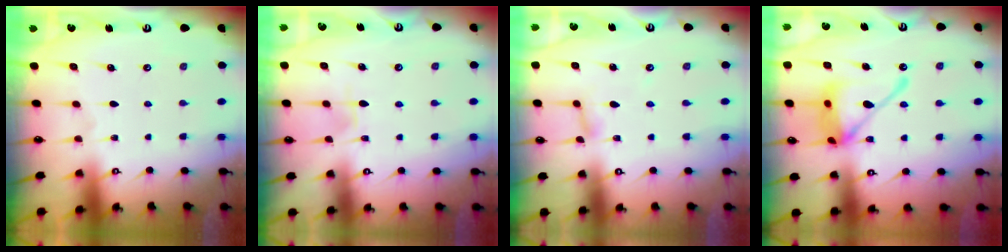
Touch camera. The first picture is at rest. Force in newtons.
{"total": 5.7, "press": 5.7, "slide": 0.7}
{"total": 3.5, "press": 3.5, "slide": 0.3}
{"total": 15.6, "press": 15.6, "slide": 1.6}